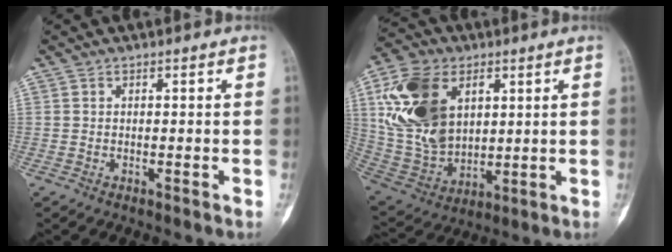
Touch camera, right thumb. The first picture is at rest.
{"total": 19.3, "force": [5.6, 12.9, 13.3], "torque": [-0.246, -0.010, 0.119]}